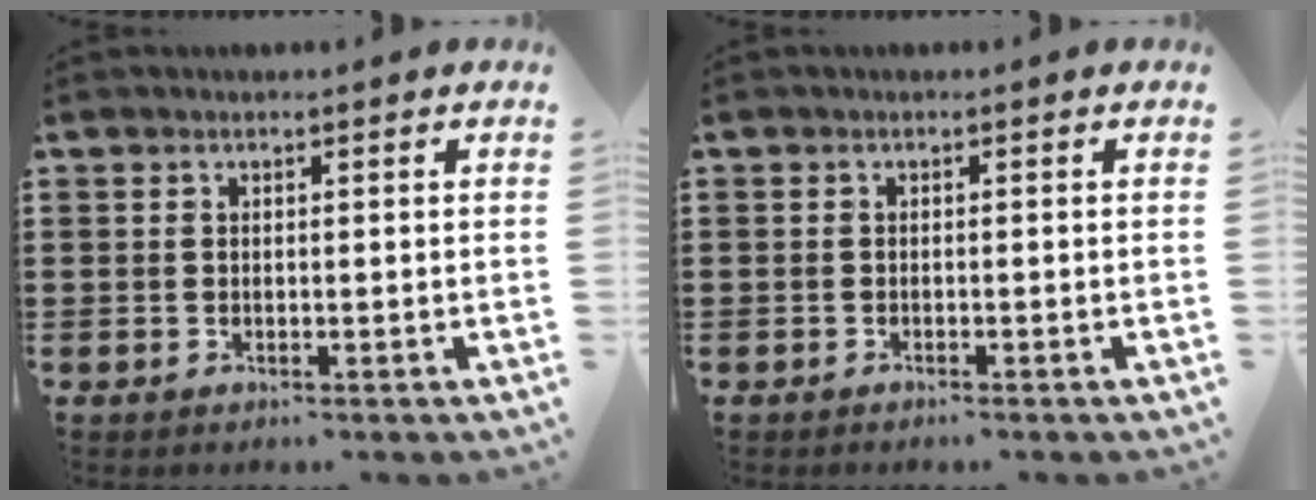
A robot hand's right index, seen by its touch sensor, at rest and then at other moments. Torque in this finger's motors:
{"motor_torque": [-1.00, 1.14, -0.97, -0.21]}